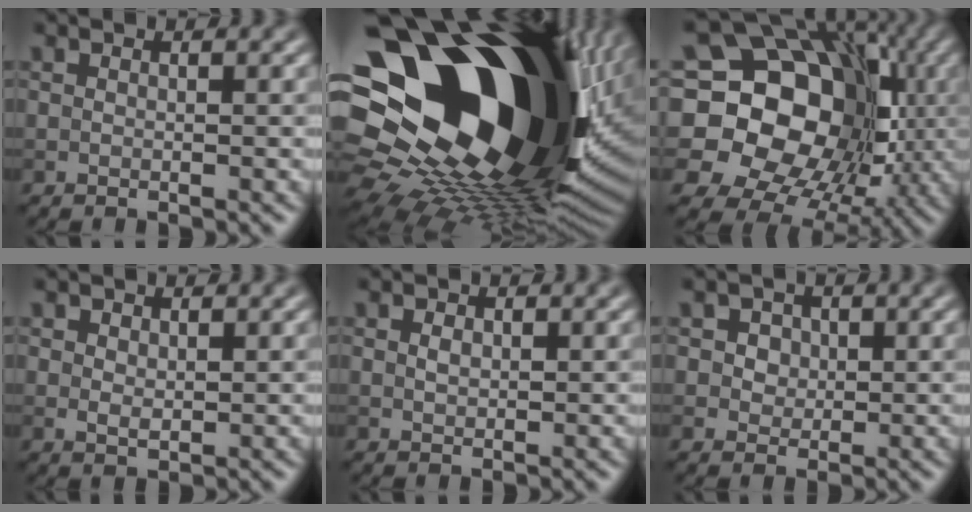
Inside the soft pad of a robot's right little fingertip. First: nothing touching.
{"total": 22.7, "force": [3.7, 13.9, 17.5], "torque": [-0.304, -0.033, 0.077]}
{"total": 21.7, "force": [1.1, 18.5, 11.4], "torque": [-0.180, 0.018, -0.016]}
{"total": 1.3, "force": [0.5, 0.9, 0.8], "torque": [-0.012, -0.003, 0.012]}
{"total": 1.0, "force": [0.3, 0.7, 0.6], "torque": [-0.013, 0.000, 0.006]}
{"total": 2.8, "force": [1.2, 2.1, 1.3], "torque": [-0.022, 0.005, 0.015]}